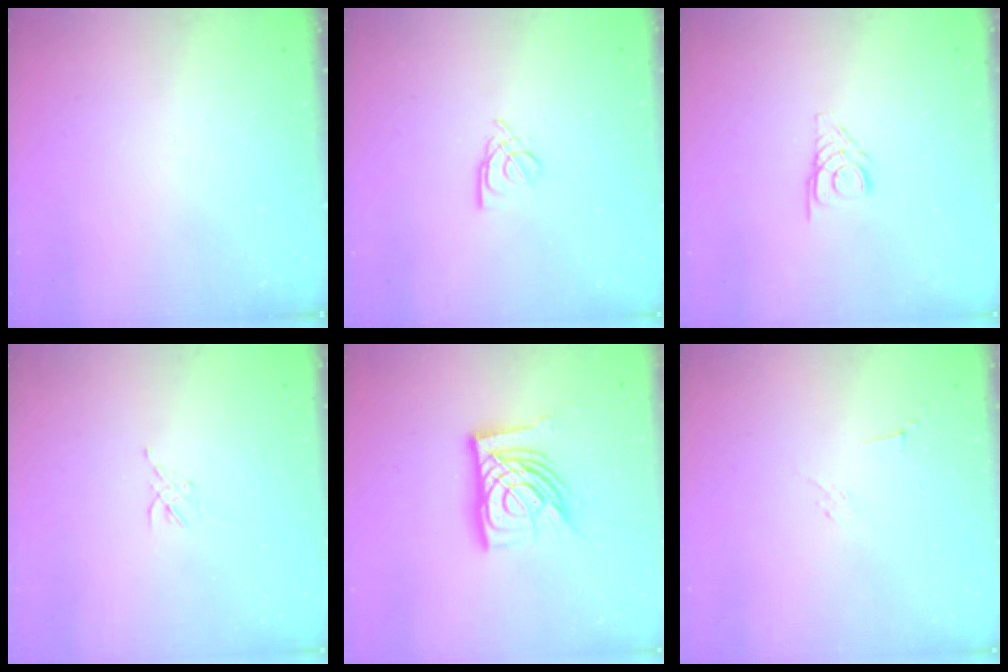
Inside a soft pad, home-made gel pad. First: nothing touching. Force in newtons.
{"total": 3.0, "press": 2.9, "slide": 0.5}
{"total": 3.2, "press": 3.1, "slide": 0.2}
{"total": 1.5, "press": 1.4, "slide": 0.6}
{"total": 16.7, "press": 16.6, "slide": 1.9}
{"total": 2.9, "press": 2.8, "slide": 0.8}